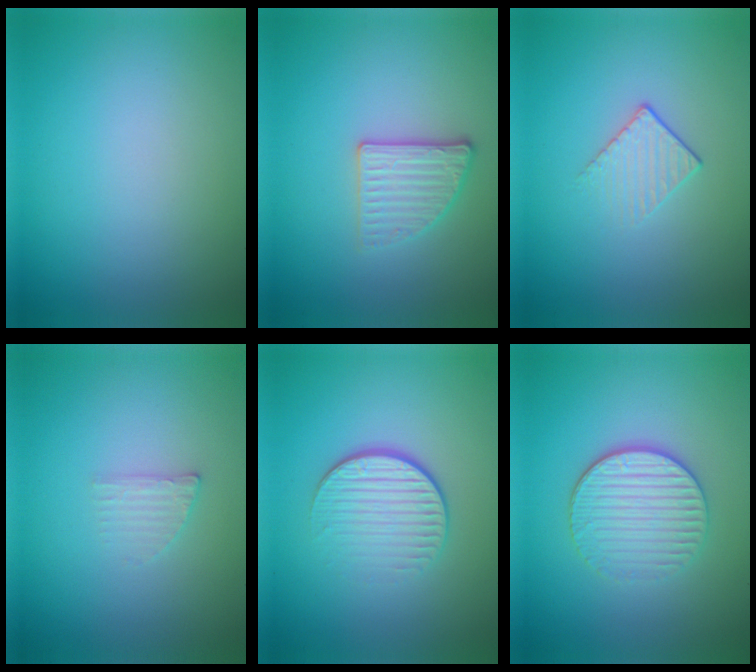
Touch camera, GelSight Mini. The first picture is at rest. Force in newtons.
{"total": 2.6, "press": 2.4, "slide": 1.0}
{"total": 1.5, "press": 0.9, "slide": 1.2}
{"total": 1.2, "press": 1.2, "slide": 0.3}
{"total": 4.1, "press": 2.6, "slide": 3.2}
{"total": 3.9, "press": 3.4, "slide": 1.9}